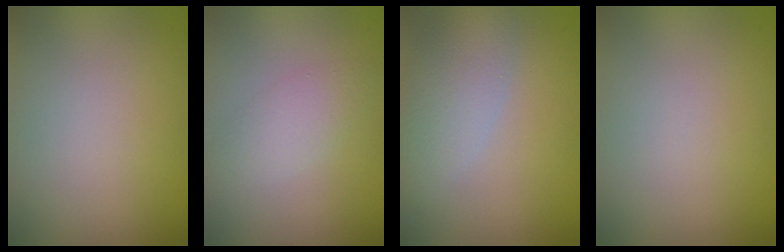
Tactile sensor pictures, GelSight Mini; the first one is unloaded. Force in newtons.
{"total": 2.2, "press": 2.2, "slide": 0.0}
{"total": 4.6, "press": 4.6, "slide": 0.3}
{"total": 0.0}